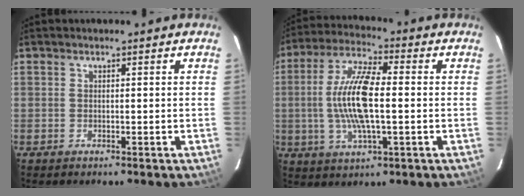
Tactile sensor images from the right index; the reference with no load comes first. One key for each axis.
{"total": 13.3, "fx": -0.5, "fy": 3.7, "fz": 12.7, "tx": -0.260, "ty": 0.005, "tz": -0.013}